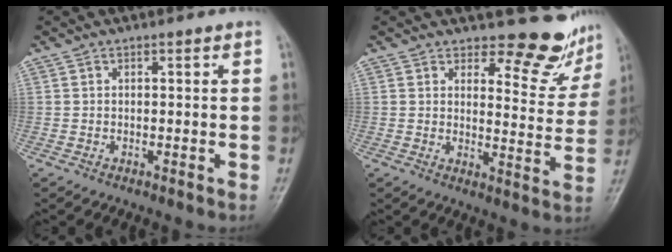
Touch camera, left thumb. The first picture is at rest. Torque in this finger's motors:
{"motor_torque": [-0.34, 0.23, 0.19, -0.15, 0.01]}